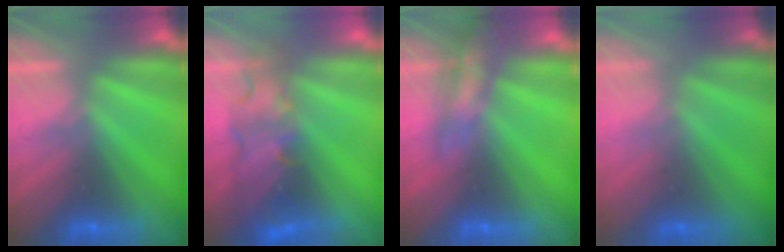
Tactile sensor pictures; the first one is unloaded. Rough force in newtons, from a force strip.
{"total": 3.8}
{"total": 2.4}
{"total": 2.9}